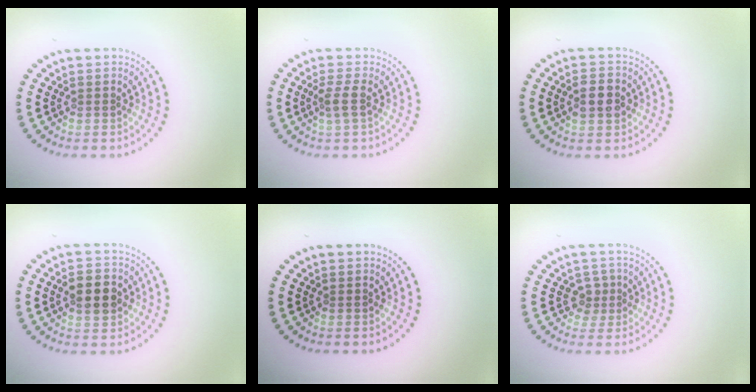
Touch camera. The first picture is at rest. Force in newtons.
{"total": 1.6, "press": 1.3, "slide": 0.9}
{"total": 2.3, "press": 2.3, "slide": 0.2}
{"total": 3.8, "press": 3.8, "slide": 0.1}
{"total": 0.0}
{"total": 1.8, "press": 1.3, "slide": 1.2}